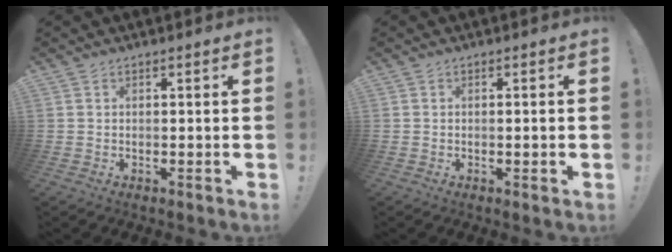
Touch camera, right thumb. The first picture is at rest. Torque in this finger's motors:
{"motor_torque": [0.02, 0.00, -0.04, 0.20, 0.05]}